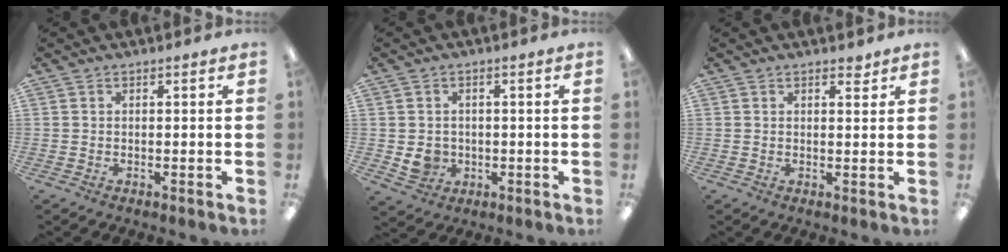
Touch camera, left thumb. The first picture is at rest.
{"total": 4.3, "force": [-0.4, 4.0, 1.4], "torque": [-0.020, 0.000, -0.006]}
{"total": 1.8, "force": [1.5, 0.8, 0.7], "torque": [-0.001, -0.006, 0.024]}